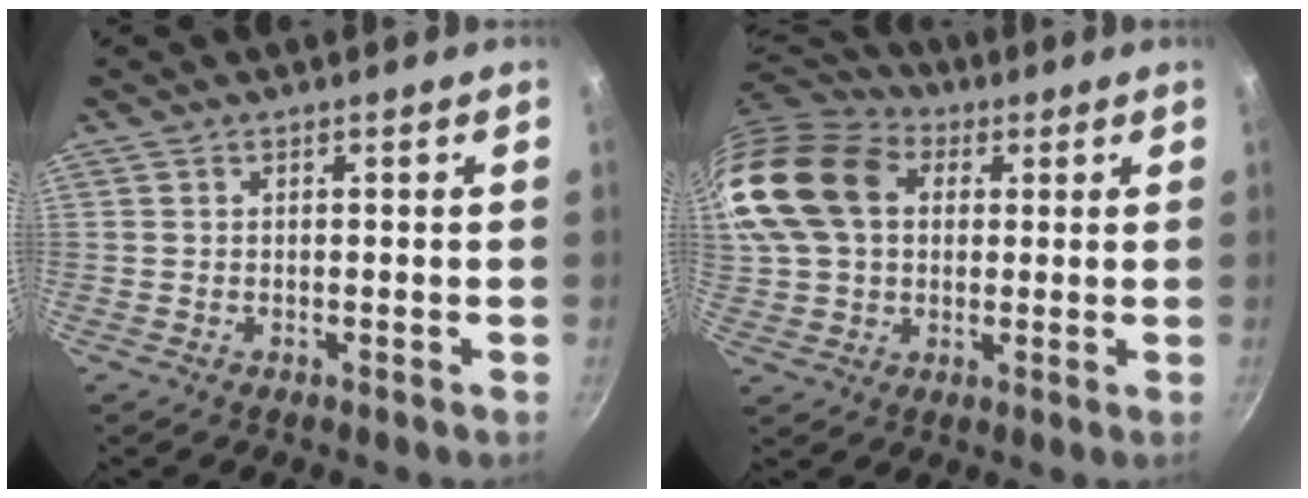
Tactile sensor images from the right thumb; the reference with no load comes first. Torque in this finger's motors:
{"motor_torque": [0.95, 4.06, 2.26, -0.25, 0.26]}